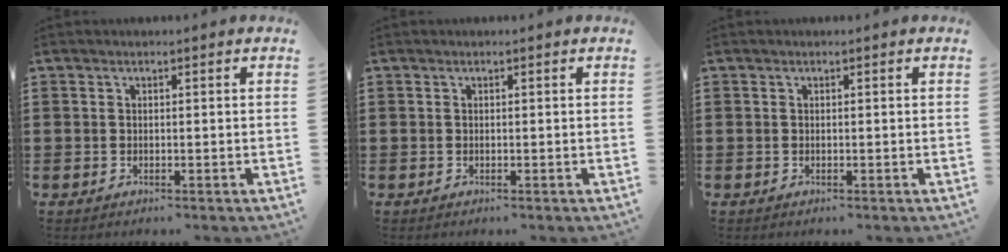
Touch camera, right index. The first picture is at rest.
{"total": 0.0}
{"total": 0.0}